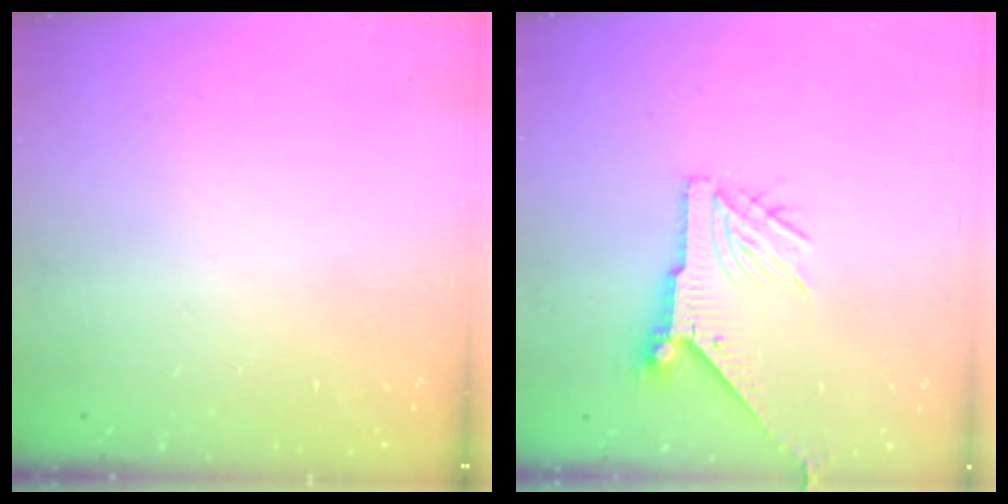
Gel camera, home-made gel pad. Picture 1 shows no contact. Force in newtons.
{"total": 9.0, "press": 9.0, "slide": 0.4}